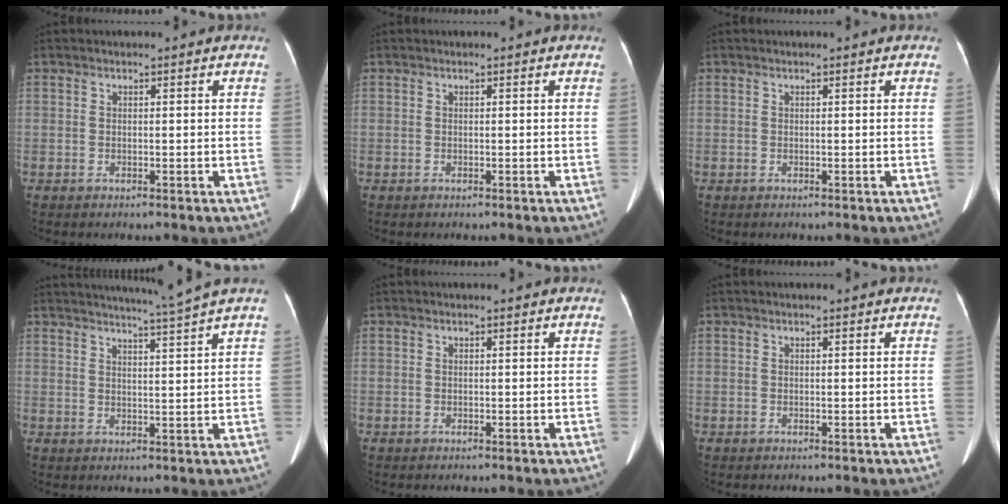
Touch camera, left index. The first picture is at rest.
{"total": 0.0}
{"total": 0.0}
{"total": 7.3, "force": [6.3, -2.4, 2.8], "torque": [-0.043, -0.016, 0.092]}
{"total": 0.0}
{"total": 0.0}